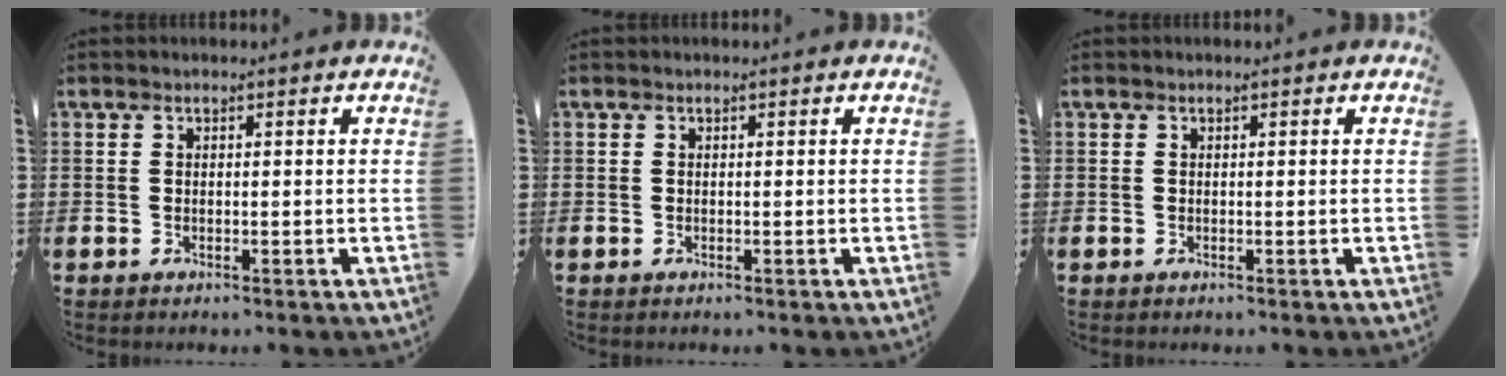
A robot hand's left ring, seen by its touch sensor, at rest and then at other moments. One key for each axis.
{"total": 0.0}
{"total": 0.0}